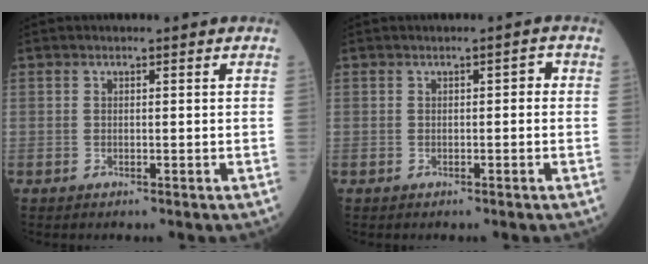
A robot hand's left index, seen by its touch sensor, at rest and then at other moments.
{"total": 1.0, "force": [0.0, 0.4, 0.9], "torque": [-0.007, 0.004, -0.002]}